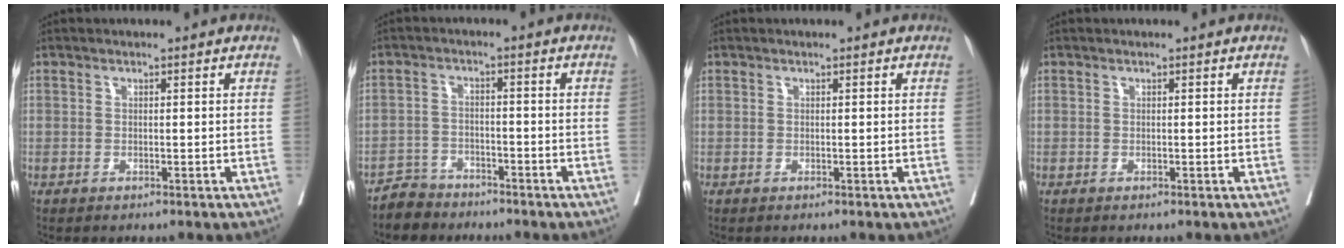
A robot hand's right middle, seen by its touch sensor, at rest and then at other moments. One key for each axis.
{"total": 4.4, "fx": -3.8, "fy": 2.0, "fz": -0.5, "tx": 0.003, "ty": -0.003, "tz": -0.075}
{"total": 0.0}
{"total": 0.0}